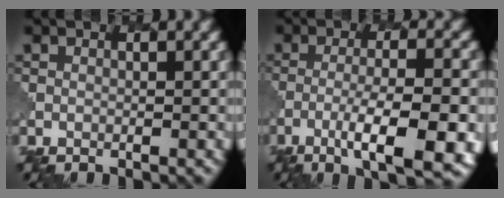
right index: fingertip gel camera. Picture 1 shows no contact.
{"total": 8.7, "force": [-3.9, 2.0, 7.5], "torque": [-0.121, -0.004, -0.060]}